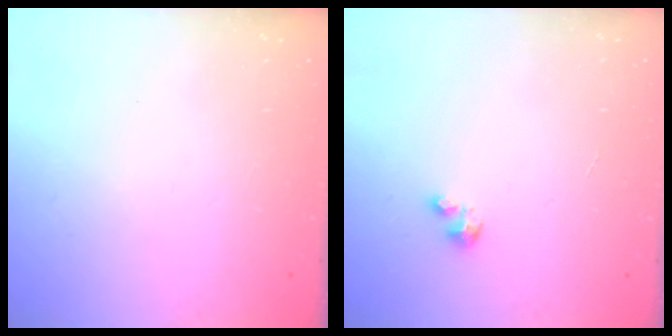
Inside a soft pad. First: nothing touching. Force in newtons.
{"total": 2.0, "press": 2.0, "slide": 0.2}